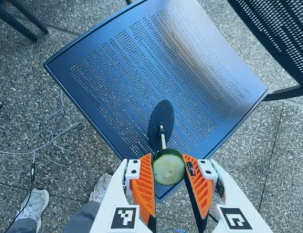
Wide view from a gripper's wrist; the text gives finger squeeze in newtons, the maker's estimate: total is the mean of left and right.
{"total": 9.3, "left": 8.7, "right": 9.8}